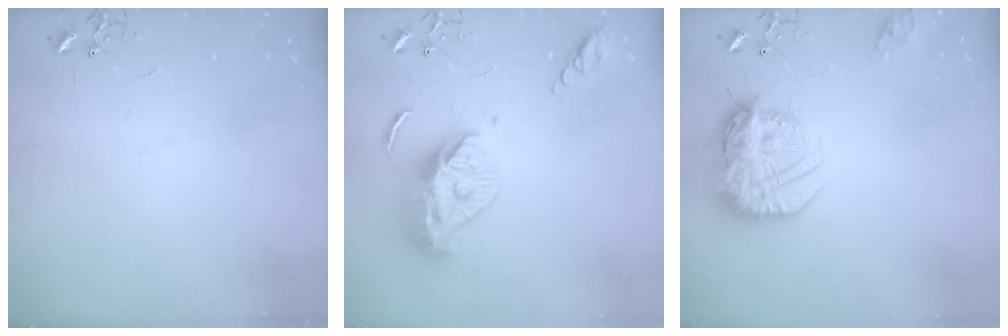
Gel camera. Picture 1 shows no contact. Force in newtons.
{"total": 12.7, "press": 12.7, "slide": 0.9}
{"total": 18.9, "press": 18.8, "slide": 1.8}